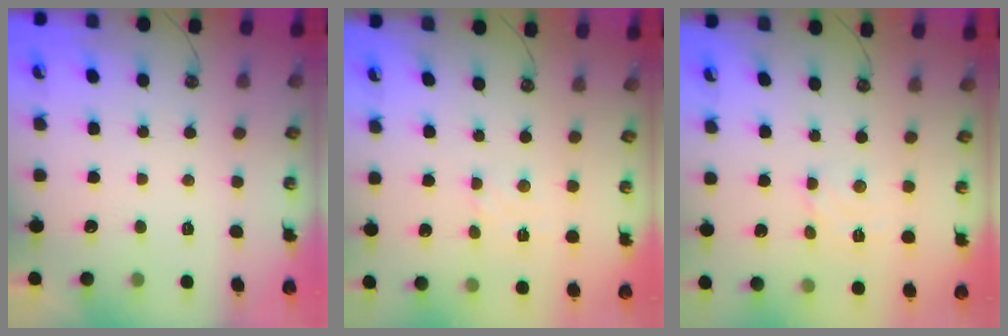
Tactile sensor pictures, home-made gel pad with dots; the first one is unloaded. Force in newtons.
{"total": 2.4, "press": 2.4, "slide": 0.2}
{"total": 2.9, "press": 2.9, "slide": 0.3}